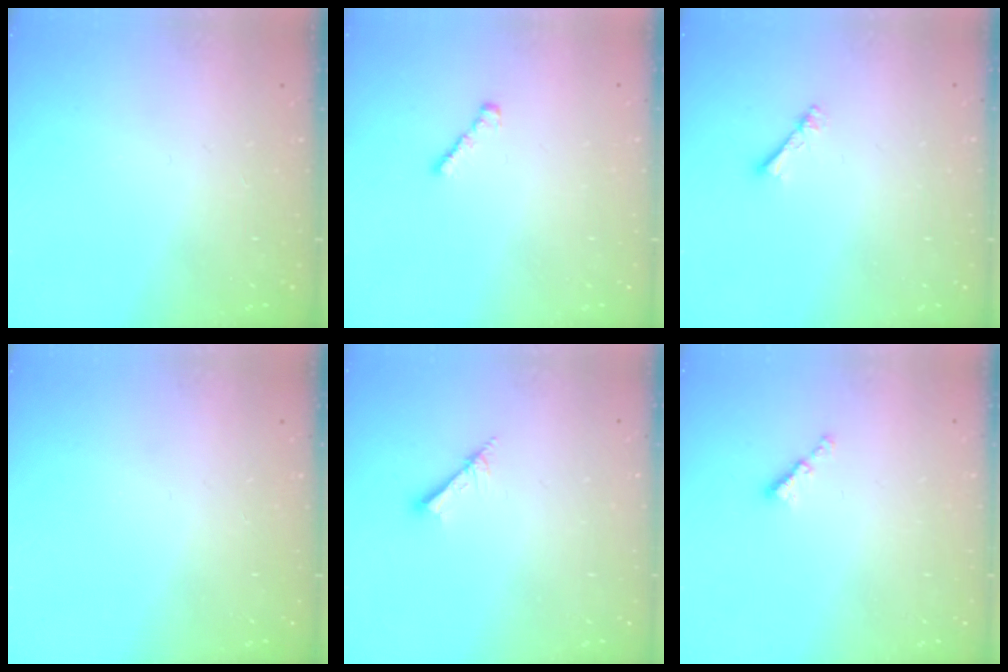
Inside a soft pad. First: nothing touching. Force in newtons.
{"total": 1.3, "press": 1.3, "slide": 0.4}
{"total": 2.1, "press": 2.1, "slide": 0.3}
{"total": 0.0}
{"total": 1.8, "press": 1.8, "slide": 0.0}
{"total": 2.2, "press": 2.2, "slide": 0.5}